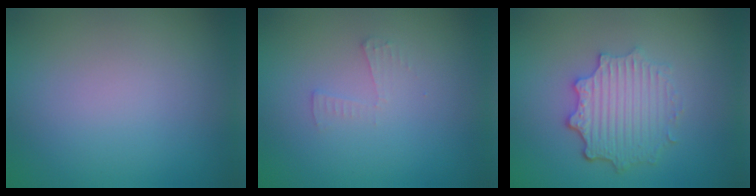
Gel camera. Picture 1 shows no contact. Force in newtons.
{"total": 1.0, "press": 1.0, "slide": 0.0}
{"total": 4.6, "press": 3.6, "slide": 2.8}